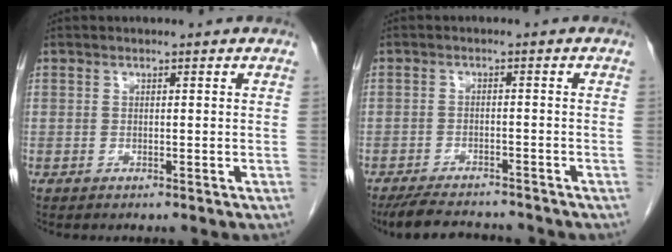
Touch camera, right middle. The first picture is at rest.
{"total": 7.9, "force": [-7.3, 1.5, 2.7], "torque": [-0.049, -0.010, -0.114]}